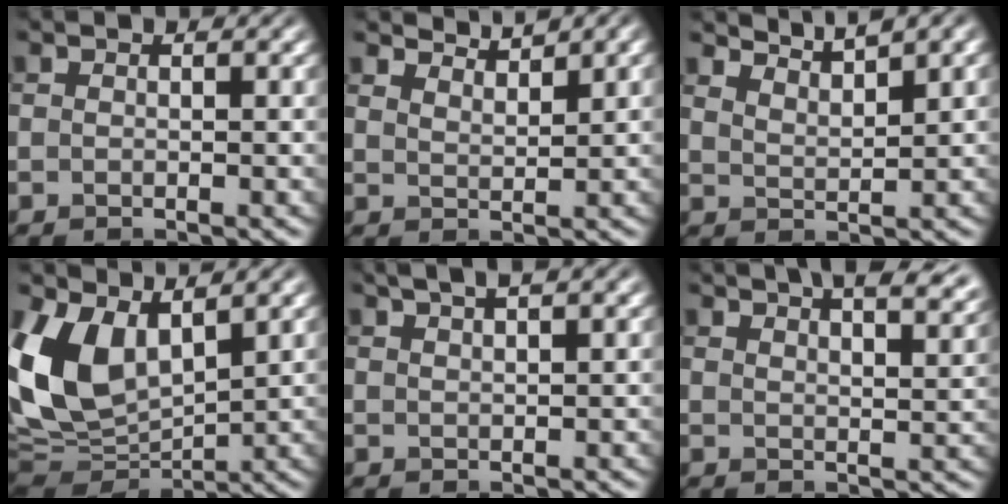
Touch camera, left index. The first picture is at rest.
{"total": 3.7, "force": [3.5, 0.3, 1.0], "torque": [-0.014, -0.002, 0.051]}
{"total": 4.6, "force": [4.2, 0.5, 1.9], "torque": [-0.030, 0.006, 0.060]}
{"total": 10.5, "force": [2.8, 6.4, 7.7], "torque": [-0.181, -0.010, 0.054]}
{"total": 3.3, "force": [2.3, 0.7, 2.3], "torque": [-0.025, 0.009, 0.037]}
{"total": 9.5, "force": [6.5, 3.8, 5.8], "torque": [-0.031, 0.036, 0.052]}